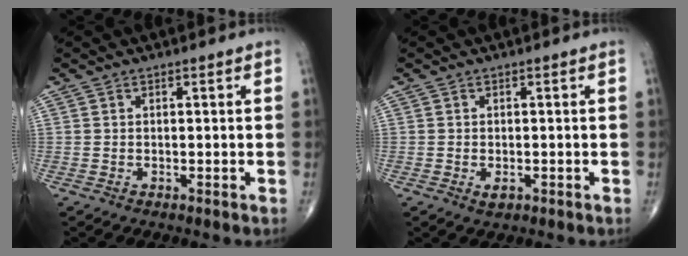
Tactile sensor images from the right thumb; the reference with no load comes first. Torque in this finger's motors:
{"motor_torque": [-0.31, 0.09, 0.18, 0.23, -0.01]}